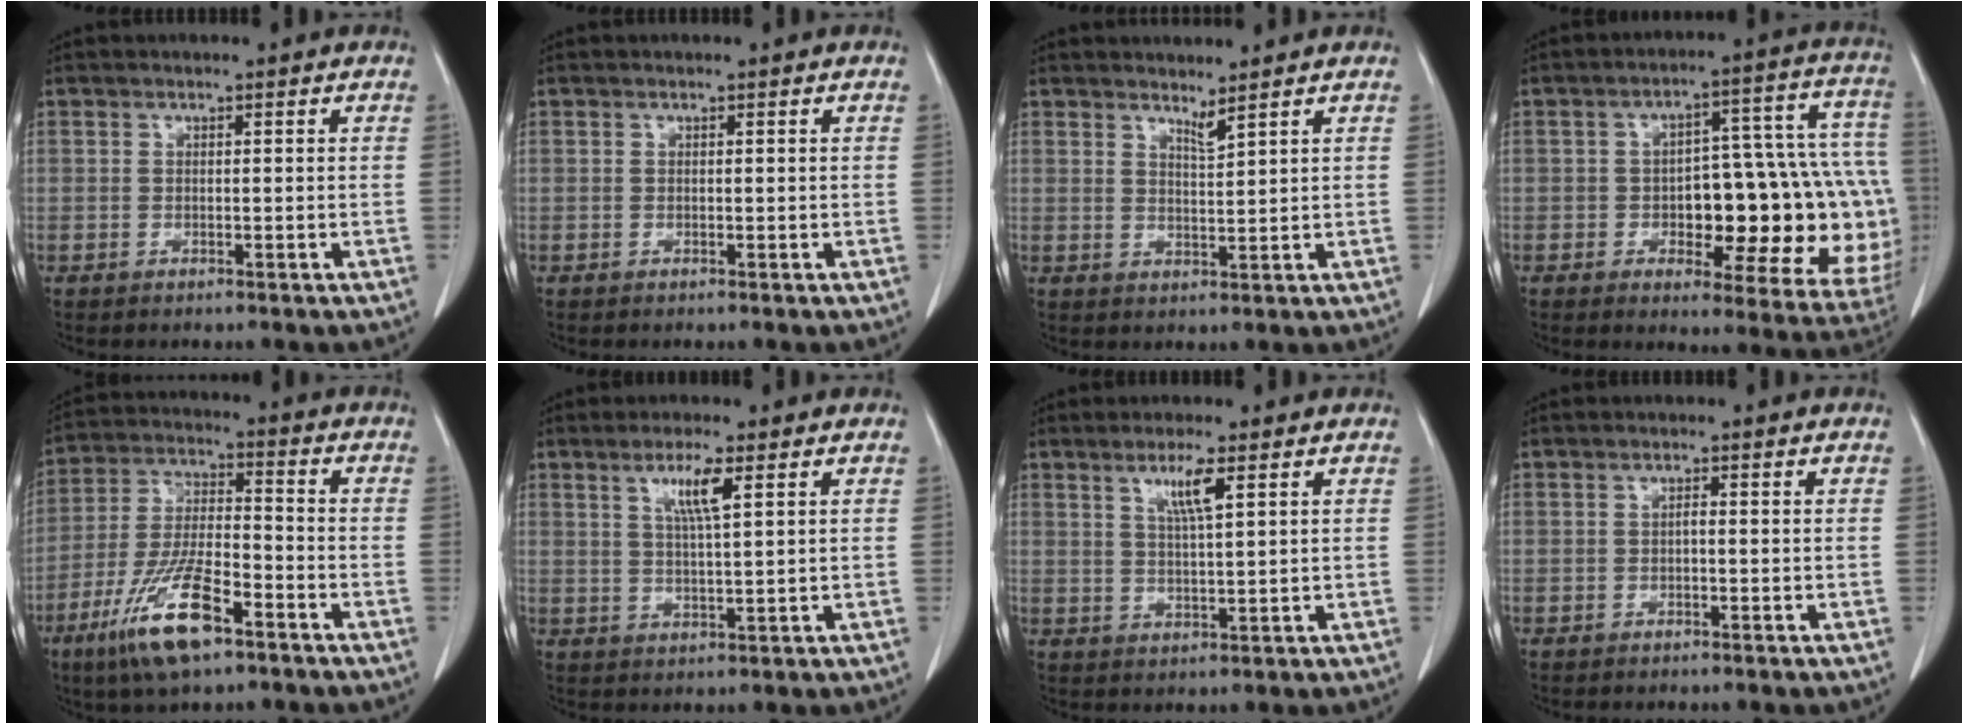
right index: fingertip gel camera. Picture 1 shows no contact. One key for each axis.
{"total": 0.0}
{"total": 2.0, "fx": 1.8, "fy": -0.4, "fz": 0.8, "tx": -0.015, "ty": -0.014, "tz": 0.036}
{"total": 22.6, "fx": -3.2, "fy": 8.2, "fz": 20.8, "tx": -0.187, "ty": 0.046, "tz": -0.017}
{"total": 13.4, "fx": -7.6, "fy": 3.1, "fz": 10.5, "tx": -0.215, "ty": -0.017, "tz": -0.139}
{"total": 5.0, "fx": 2.3, "fy": 0.2, "fz": 4.5, "tx": -0.084, "ty": -0.001, "tz": 0.041}
{"total": 4.6, "fx": 2.3, "fy": 0.1, "fz": 4.0, "tx": -0.073, "ty": -0.003, "tz": 0.041}
{"total": 0.8, "fx": -0.1, "fy": 0.2, "fz": 0.7, "tx": -0.014, "ty": 0.003, "tz": -0.002}